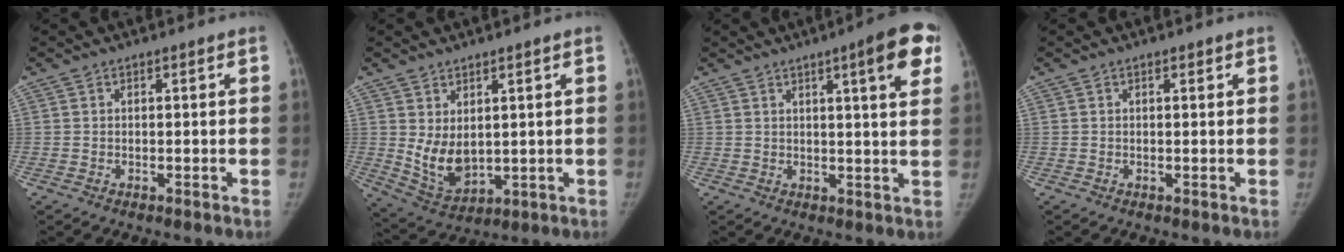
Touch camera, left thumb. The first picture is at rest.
{"total": 7.8, "force": [1.4, 4.8, 5.9], "torque": [-0.090, -0.023, 0.050]}
{"total": 9.6, "force": [4.5, 1.4, 8.3], "torque": [-0.095, -0.013, 0.052]}
{"total": 0.7, "force": [0.4, 0.3, 0.5], "torque": [-0.007, -0.001, 0.005]}